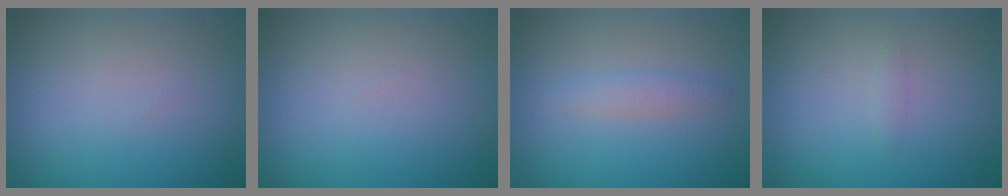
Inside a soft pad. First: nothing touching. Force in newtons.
{"total": 0.0}
{"total": 1.5, "press": 1.5, "slide": 0.0}
{"total": 0.6, "press": 0.6, "slide": 0.0}